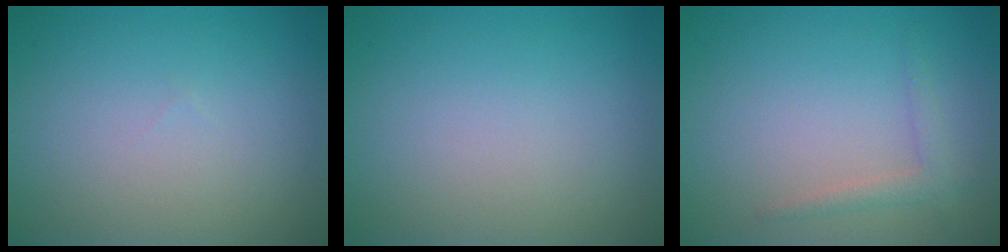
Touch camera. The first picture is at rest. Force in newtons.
{"total": 0.0}
{"total": 1.5, "press": 1.4, "slide": 0.1}